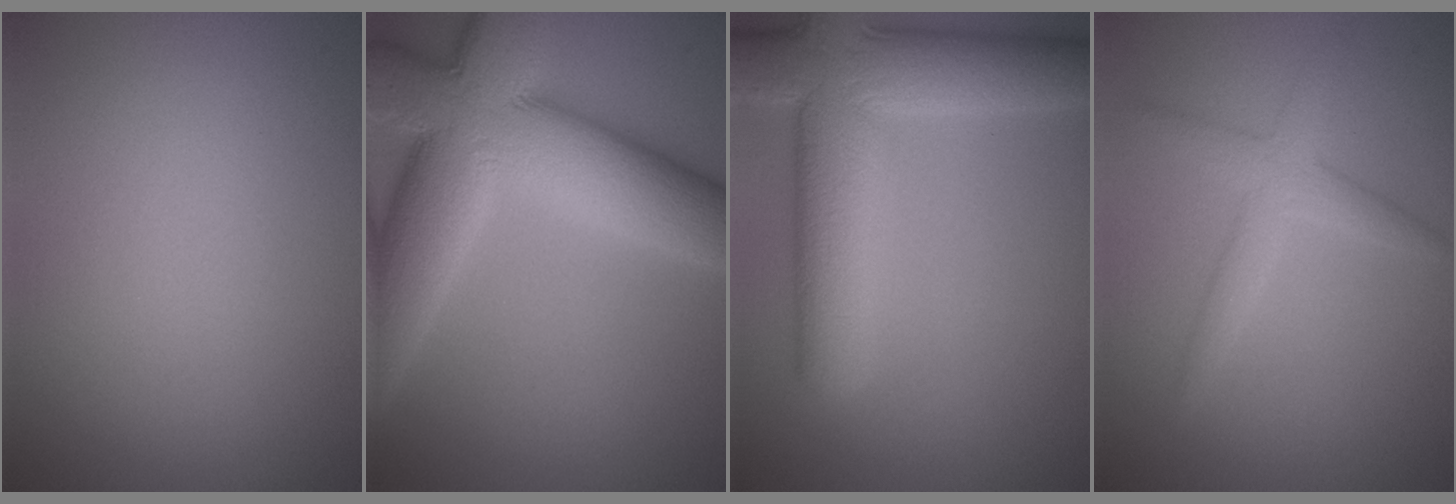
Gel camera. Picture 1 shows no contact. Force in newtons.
{"total": 13.9, "press": 13.9, "slide": 0.9}
{"total": 9.7, "press": 9.7, "slide": 0.9}
{"total": 2.6, "press": 2.6, "slide": 0.2}